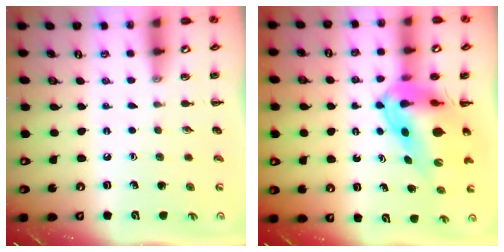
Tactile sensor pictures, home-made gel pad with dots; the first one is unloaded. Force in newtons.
{"total": 13.0, "press": 12.3, "slide": 4.1}